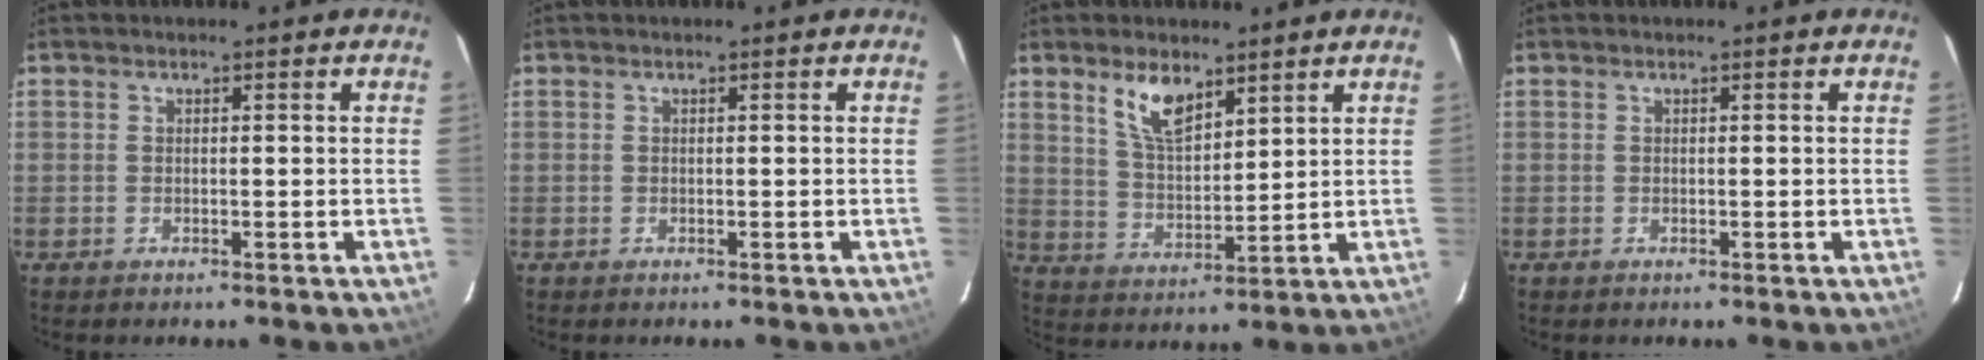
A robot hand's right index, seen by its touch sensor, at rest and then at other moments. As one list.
[{"total": 0.0}, {"total": 8.1, "force": [5.3, 3.4, 5.1], "torque": [-0.094, 0.004, 0.108]}, {"total": 0.0}]